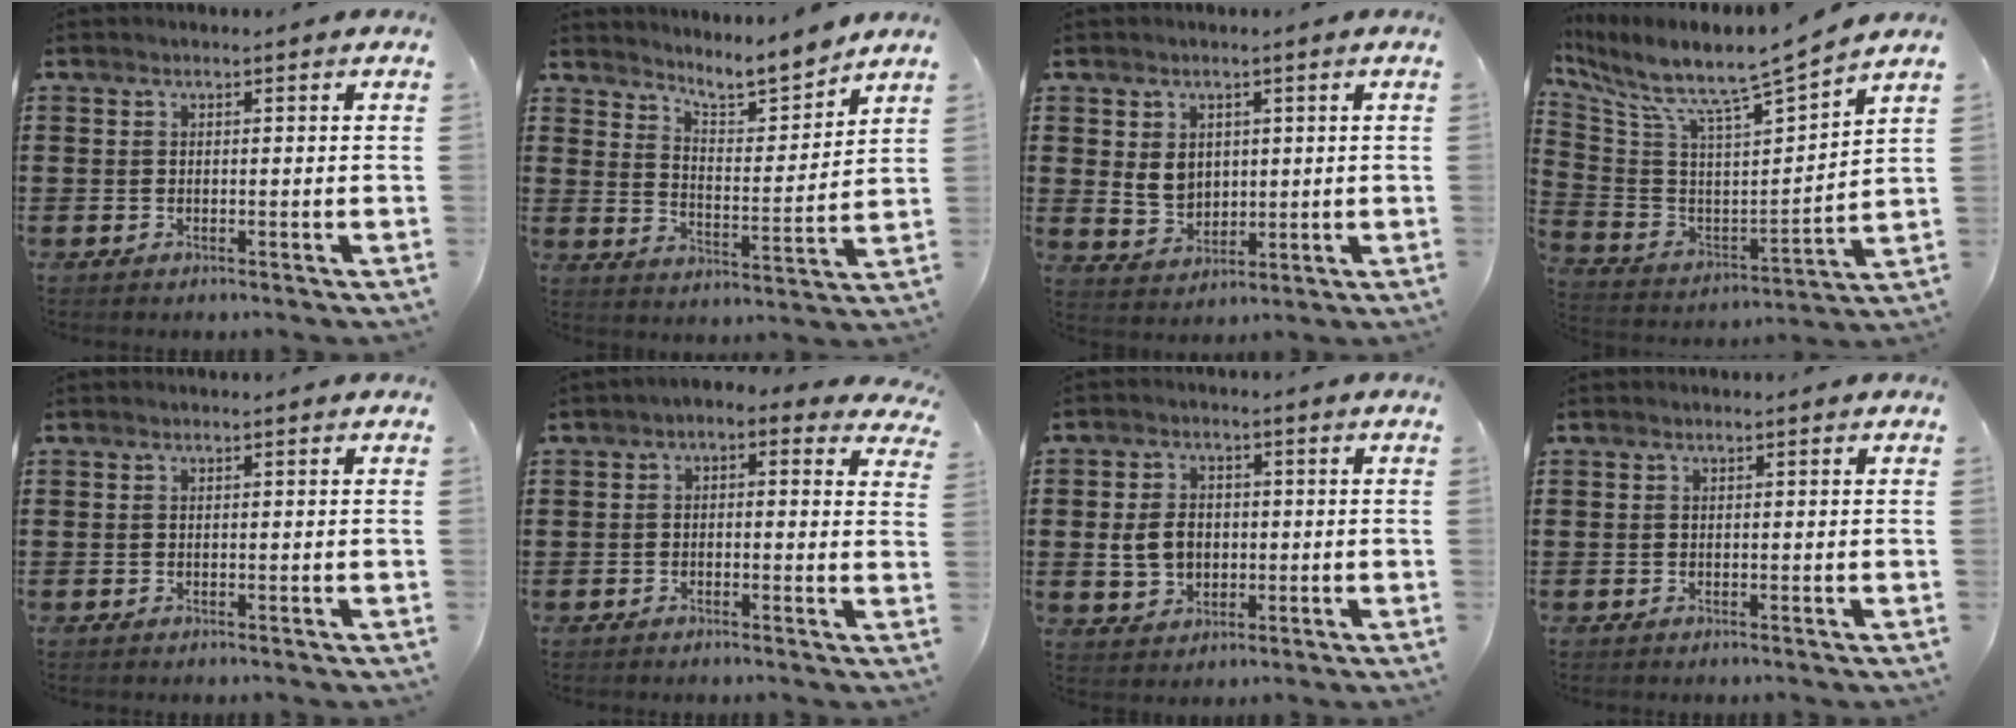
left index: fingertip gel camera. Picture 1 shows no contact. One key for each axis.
{"total": 6.4, "fx": 6.0, "fy": 0.8, "fz": 2.1, "tx": -0.051, "ty": -0.044, "tz": 0.101}
{"total": 4.3, "fx": 1.1, "fy": 3.6, "fz": 2.2, "tx": -0.046, "ty": 0.005, "tz": 0.018}
{"total": 7.9, "fx": 6.9, "fy": 0.4, "fz": 3.9, "tx": -0.112, "ty": -0.065, "tz": 0.106}
{"total": 0.0}
{"total": 1.4, "fx": -0.6, "fy": 0.7, "fz": 1.1, "tx": -0.025, "ty": 0.009, "tz": -0.016}
{"total": 5.3, "fx": -0.3, "fy": 4.2, "fz": 3.3, "tx": -0.078, "ty": 0.002, "tz": -0.012}
{"total": 0.0}